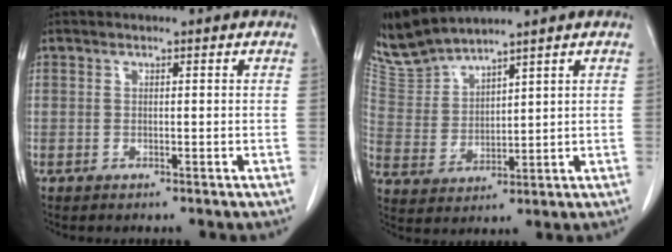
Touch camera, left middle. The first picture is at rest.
{"total": 7.2, "force": [7.0, -0.2, 1.4], "torque": [-0.053, 0.007, 0.159]}